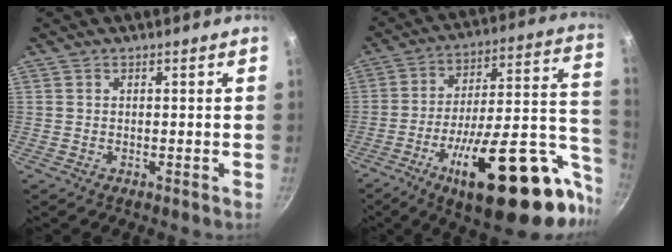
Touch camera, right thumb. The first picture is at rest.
{"total": 31.2, "force": [-12.4, 11.4, 26.3], "torque": [-0.331, 0.049, -0.181]}